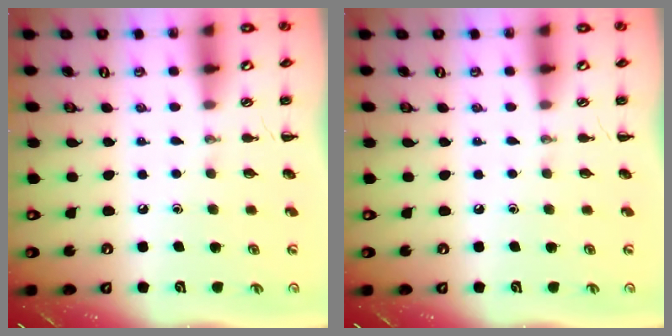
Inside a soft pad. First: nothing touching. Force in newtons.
{"total": 0.0}